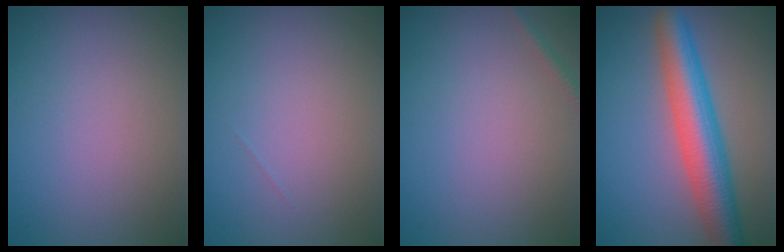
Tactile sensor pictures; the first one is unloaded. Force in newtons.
{"total": 0.0}
{"total": 0.7, "press": 0.7, "slide": 0.0}
{"total": 7.1, "press": 7.1, "slide": 0.2}